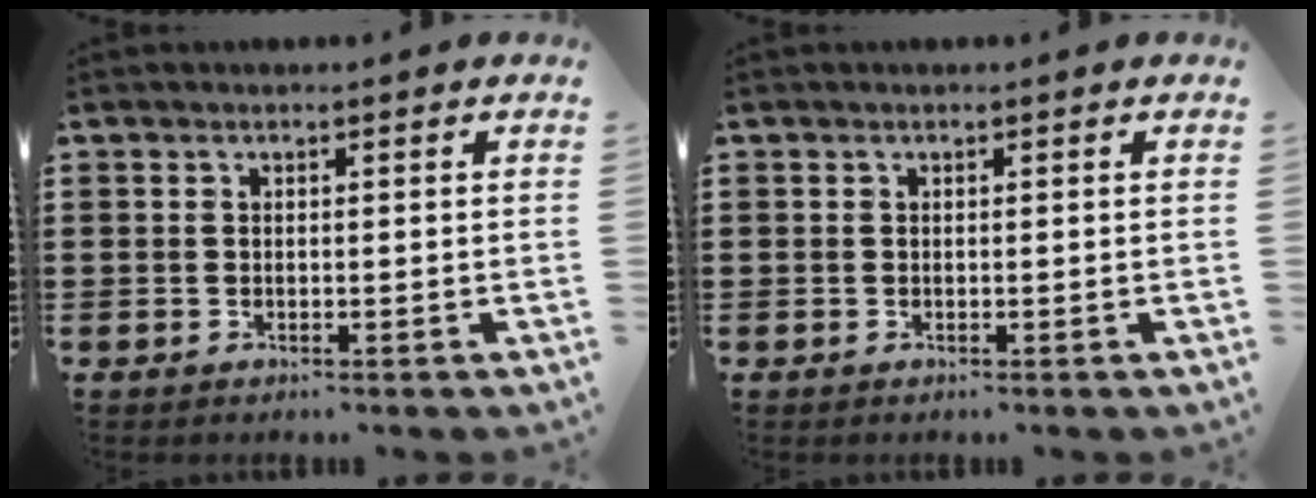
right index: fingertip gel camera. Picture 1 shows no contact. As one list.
[{"total": 0.0}]